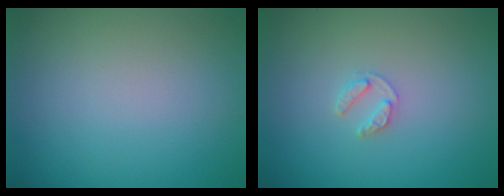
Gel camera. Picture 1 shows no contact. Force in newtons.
{"total": 1.3, "press": 1.3, "slide": 0.2}